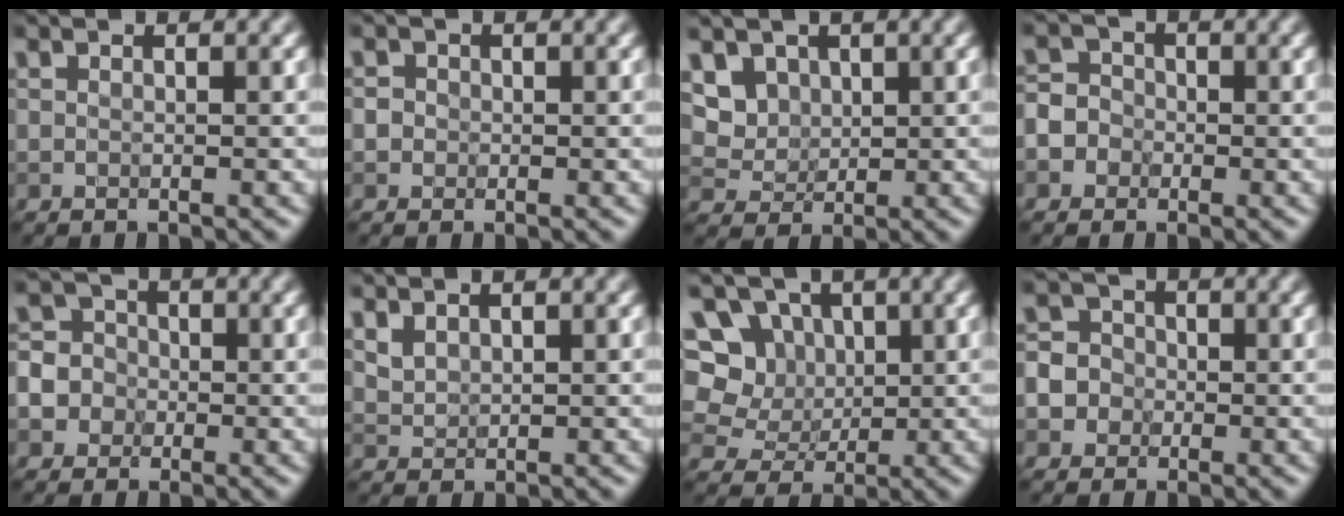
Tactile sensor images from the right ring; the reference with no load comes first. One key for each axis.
{"total": 1.4, "fx": 0.2, "fy": 1.3, "fz": 0.5, "tx": 0.002, "ty": 0.004, "tz": -0.004}
{"total": 4.6, "fx": 2.4, "fy": 3.4, "fz": 1.9, "tx": -0.051, "ty": -0.004, "tz": 0.050}
{"total": 4.4, "fx": -1.7, "fy": 3.9, "fz": 1.2, "tx": -0.001, "ty": 0.008, "tz": -0.053}
{"total": 7.2, "fx": -2.2, "fy": 6.6, "fz": 1.8, "tx": -0.042, "ty": 0.000, "tz": -0.071}
{"total": 1.5, "fx": 1.2, "fy": 0.7, "fz": 0.5, "tx": -0.016, "ty": 0.001, "tz": 0.029}
{"total": 9.2, "fx": 3.1, "fy": 7.8, "fz": 3.8, "tx": -0.071, "ty": 0.029, "tz": 0.036}
{"total": 6.0, "fx": -1.7, "fy": 5.5, "fz": 1.5, "tx": -0.023, "ty": 0.009, "tz": -0.060}